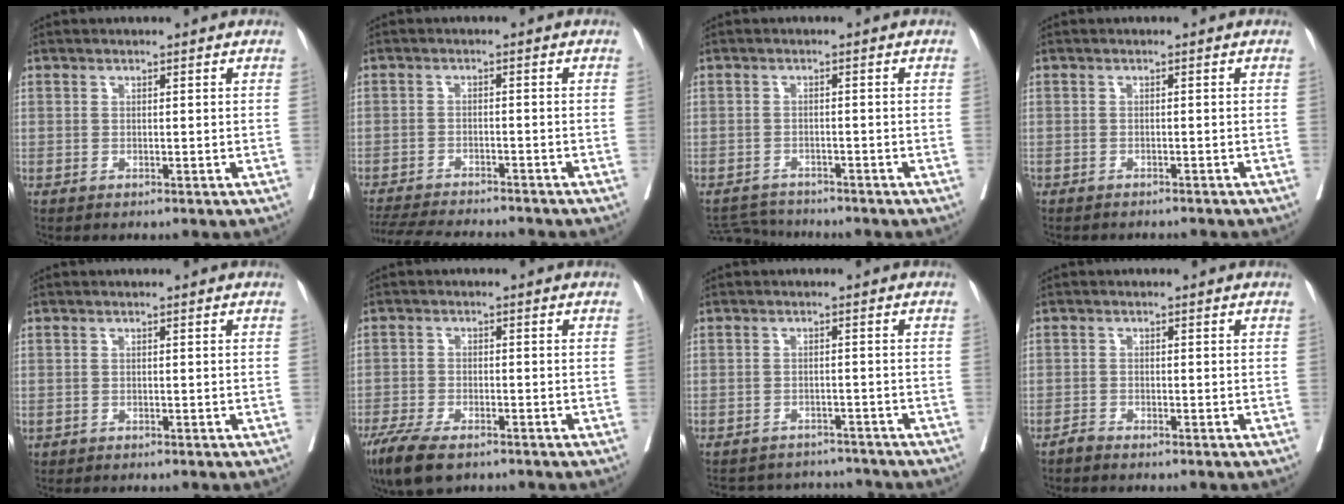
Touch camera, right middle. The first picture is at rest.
{"total": 12.2, "force": [-11.2, 1.6, 4.4], "torque": [-0.077, -0.012, -0.161]}
{"total": 4.1, "force": [-4.1, 0.2, -0.4], "torque": [0.004, -0.010, -0.069]}
{"total": 3.9, "force": [-3.5, 1.2, 1.0], "torque": [-0.012, -0.002, -0.046]}
{"total": 0.9, "force": [-0.5, 0.6, 0.4], "torque": [-0.009, 0.001, -0.006]}
{"total": 8.2, "force": [-5.9, 2.7, 5.0], "torque": [-0.091, -0.016, -0.101]}
{"total": 8.6, "force": [-8.3, 2.3, 0.6], "torque": [-0.011, 0.017, -0.106]}
{"total": 1.0, "force": [-1.0, 0.1, 0.1], "torque": [-0.004, 0.000, -0.019]}